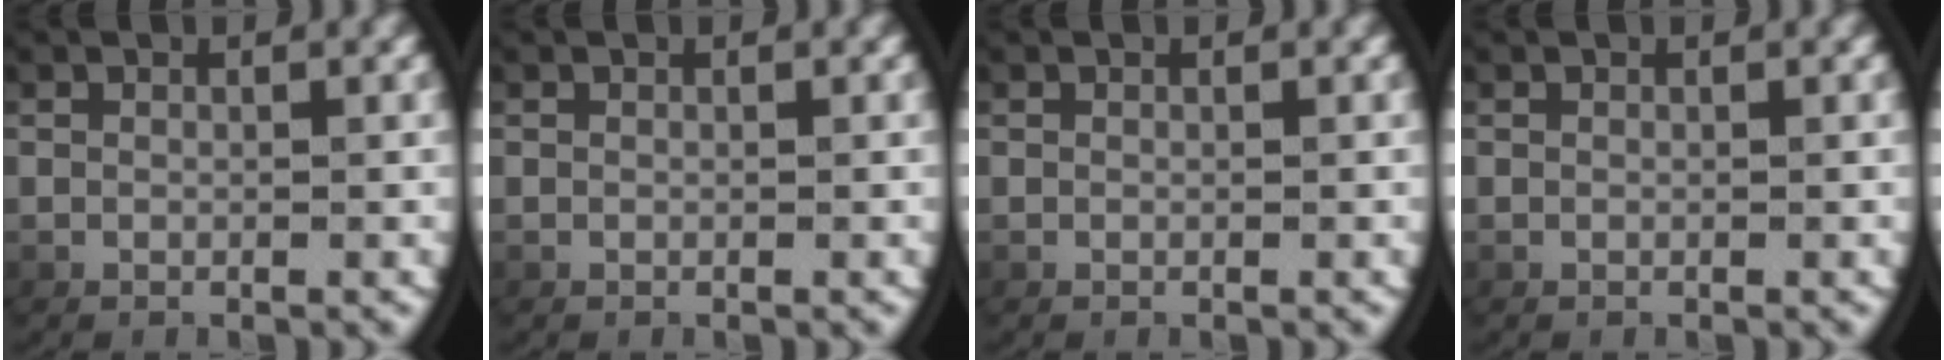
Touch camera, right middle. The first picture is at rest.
{"total": 0.0}
{"total": 0.0}
{"total": 0.0}